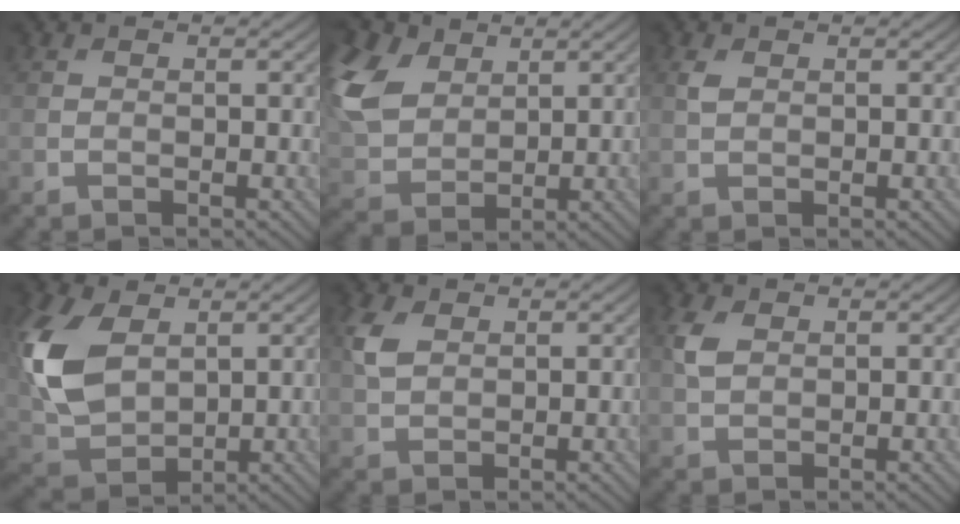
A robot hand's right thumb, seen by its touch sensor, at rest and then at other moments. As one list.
[{"total": 11.0, "force": [4.4, 7.4, 6.8], "torque": [-0.212, 0.021, 0.090]}, {"total": 1.3, "force": [0.5, 0.8, 0.9], "torque": [-0.025, 0.001, 0.012]}, {"total": 12.2, "force": [3.1, 8.0, 8.7], "torque": [-0.252, 0.010, 0.064]}, {"total": 3.6, "force": [1.4, 2.4, 2.4], "torque": [-0.065, 0.005, 0.028]}, {"total": 3.0, "force": [1.1, 2.0, 2.0], "torque": [-0.054, 0.005, 0.021]}]